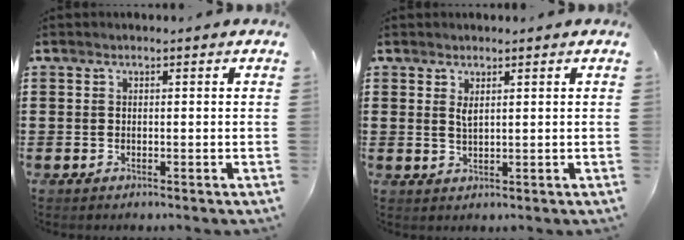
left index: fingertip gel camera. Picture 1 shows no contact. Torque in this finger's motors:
{"motor_torque": [-0.13, 0.36, 0.11, 0.06]}